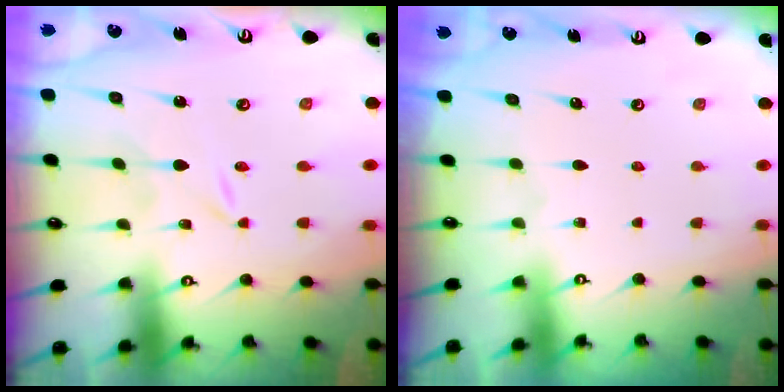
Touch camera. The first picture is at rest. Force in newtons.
{"total": 0.0}